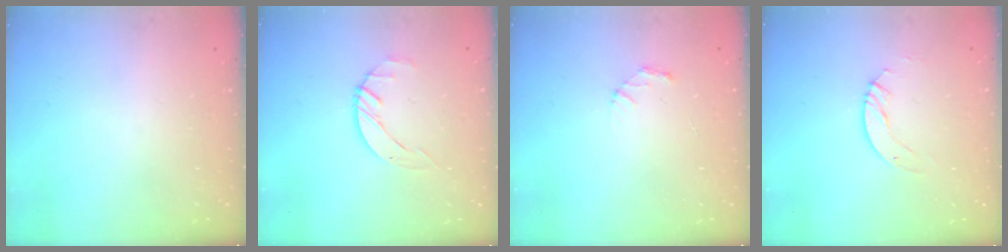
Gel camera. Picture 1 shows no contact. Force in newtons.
{"total": 2.0, "press": 2.0, "slide": 0.3}
{"total": 2.1, "press": 2.1, "slide": 0.2}
{"total": 3.0, "press": 3.0, "slide": 0.2}